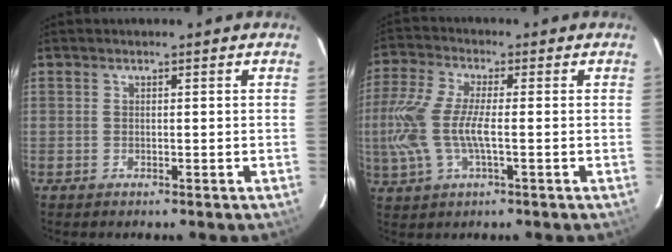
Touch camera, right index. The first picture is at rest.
{"total": 12.2, "force": [-1.5, 3.9, 11.5], "torque": [-0.253, -0.002, -0.030]}